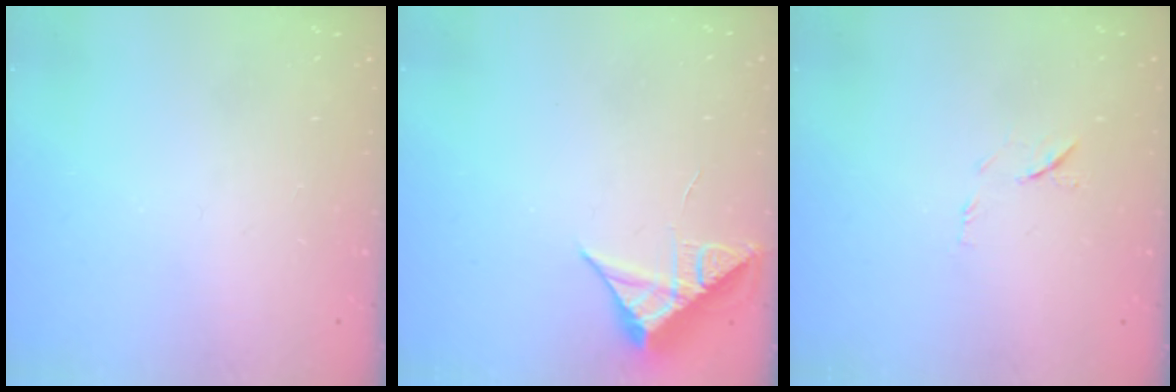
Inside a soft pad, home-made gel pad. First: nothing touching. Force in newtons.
{"total": 7.7, "press": 7.7, "slide": 0.4}
{"total": 6.8, "press": 6.7, "slide": 0.8}